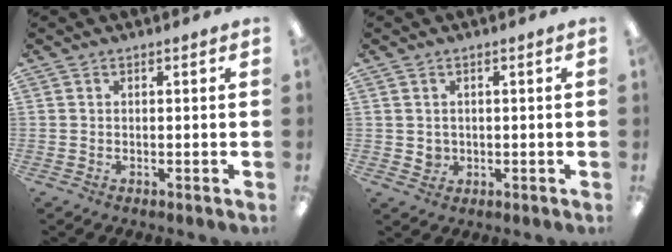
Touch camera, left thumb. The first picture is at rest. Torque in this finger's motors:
{"motor_torque": [-0.13, 0.12, 0.01, -0.03, 0.00]}